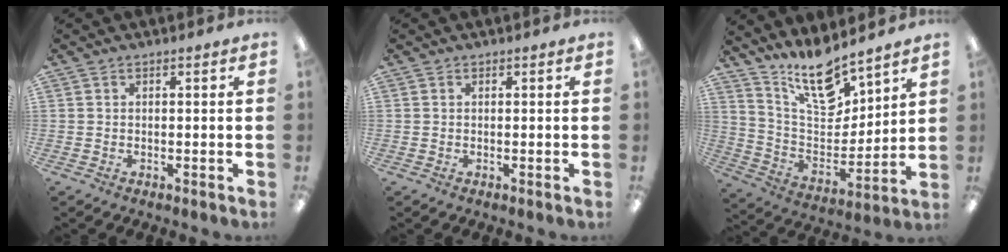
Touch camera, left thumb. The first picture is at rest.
{"total": 0.0}
{"total": 15.7, "force": [12.9, 5.2, 7.3], "torque": [-0.136, -0.084, 0.228]}